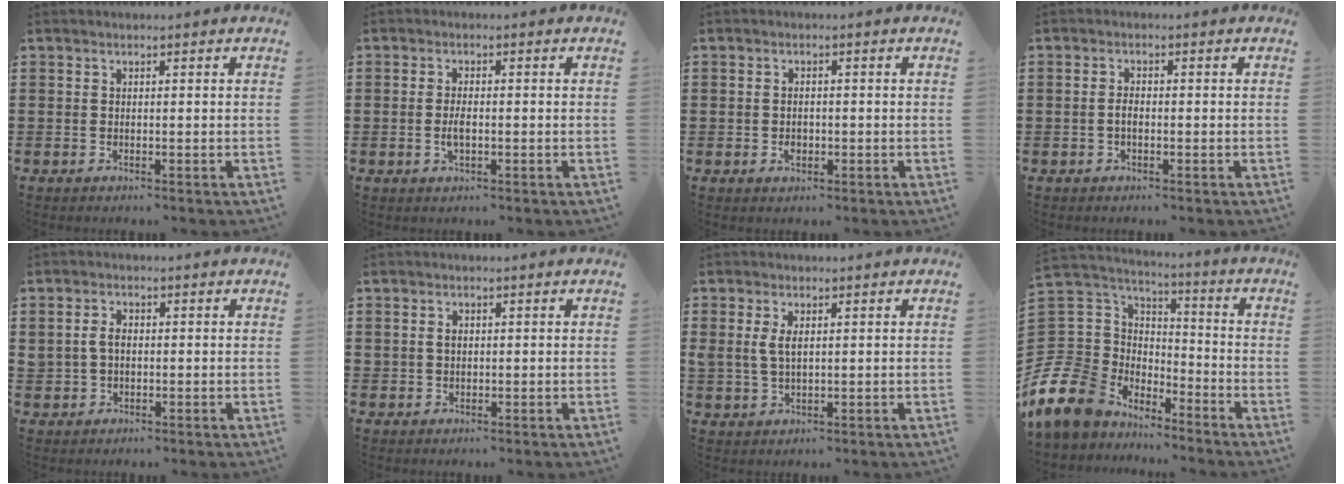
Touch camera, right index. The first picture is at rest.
{"total": 2.5, "force": [-0.5, 1.0, 2.2], "torque": [-0.049, -0.002, -0.012]}
{"total": 1.7, "force": [-0.5, 1.0, 1.4], "torque": [-0.028, 0.001, -0.009]}
{"total": 1.5, "force": [-0.5, 0.7, 1.2], "torque": [-0.032, 0.000, -0.013]}
{"total": 2.4, "force": [0.1, 1.7, 1.7], "torque": [-0.044, 0.005, -0.002]}
{"total": 1.2, "force": [0.3, 0.9, 0.7], "torque": [-0.017, 0.006, 0.005]}
{"total": 3.0, "force": [0.9, 1.5, 2.4], "torque": [-0.060, 0.004, 0.013]}
{"total": 11.0, "force": [-7.3, 8.1, 1.9], "torque": [-0.107, -0.012, -0.146]}